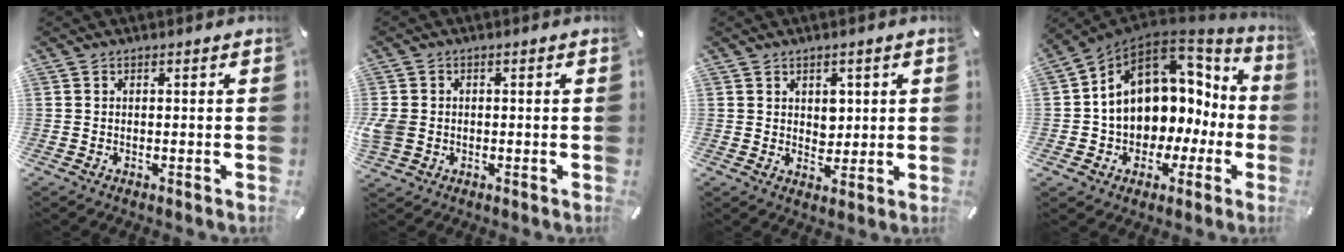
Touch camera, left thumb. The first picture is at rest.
{"total": 4.2, "force": [-0.6, 3.6, 2.1], "torque": [-0.056, 0.001, -0.013]}
{"total": 4.2, "force": [1.4, 3.6, 1.5], "torque": [0.002, -0.011, 0.017]}
{"total": 13.4, "force": [3.0, 10.9, 7.3], "torque": [-0.126, -0.031, 0.054]}